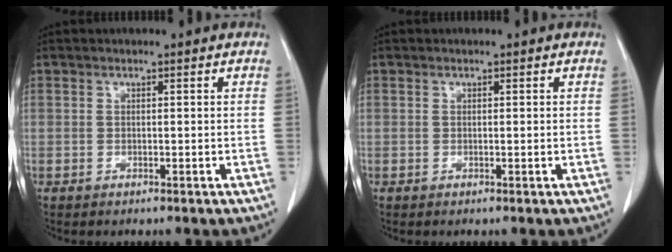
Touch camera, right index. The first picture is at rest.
{"total": 0.0}